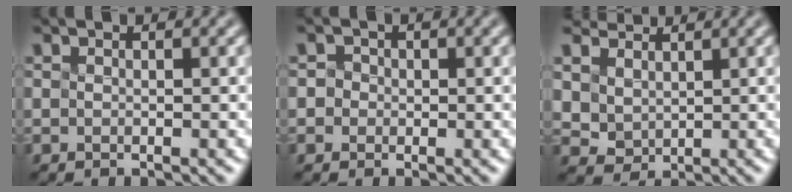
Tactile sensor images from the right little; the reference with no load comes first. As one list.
[{"total": 1.8, "force": [-0.8, -0.4, -1.5], "torque": [0.012, -0.004, 0.004]}, {"total": 1.9, "force": [1.6, 0.7, -0.8], "torque": [-0.027, -0.015, 0.075]}]